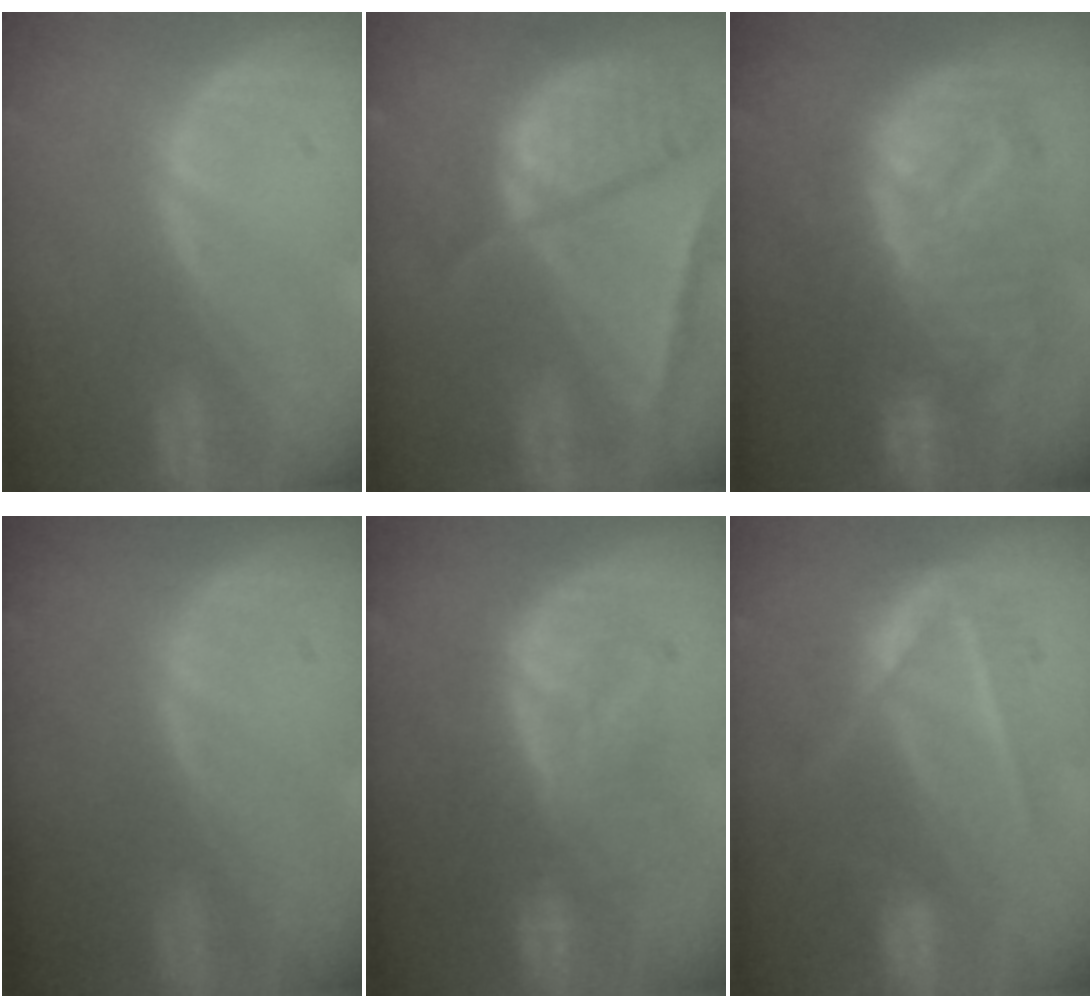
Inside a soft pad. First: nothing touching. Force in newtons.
{"total": 10.3, "press": 8.7, "slide": 5.5}
{"total": 12.0, "press": 11.9, "slide": 1.3}
{"total": 0.0}
{"total": 9.3, "press": 8.8, "slide": 3.1}
{"total": 7.3, "press": 6.4, "slide": 3.4}